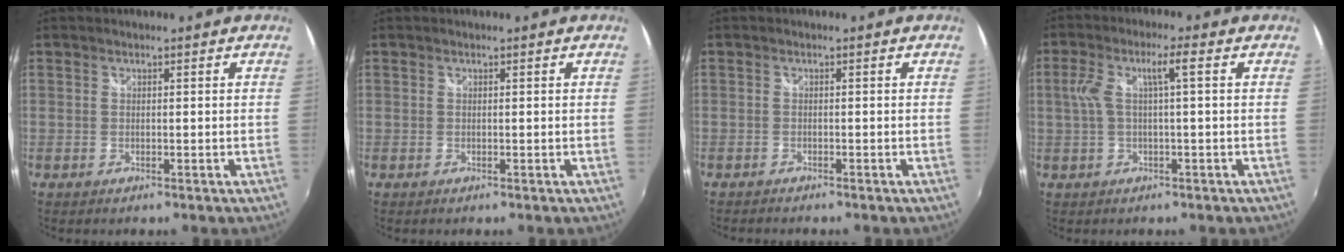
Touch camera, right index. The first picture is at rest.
{"total": 0.0}
{"total": 1.7, "force": [-1.7, 0.3, 0.3], "torque": [-0.015, -0.009, -0.032]}
{"total": 5.6, "force": [0.5, 0.3, 5.5], "torque": [-0.110, 0.006, 0.017]}